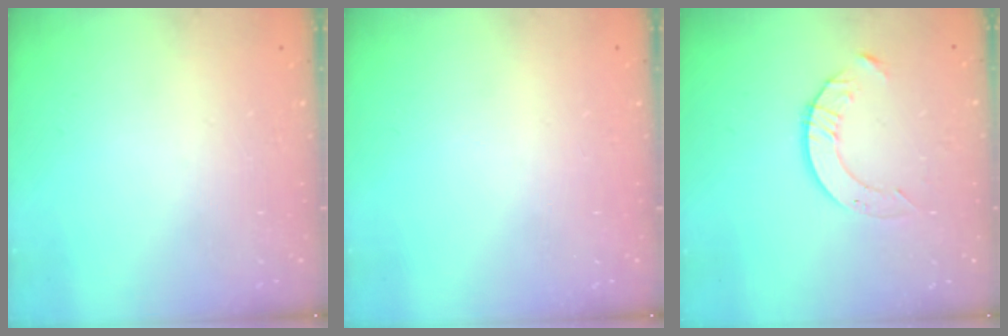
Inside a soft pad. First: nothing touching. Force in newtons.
{"total": 0.0}
{"total": 4.7, "press": 4.6, "slide": 0.6}